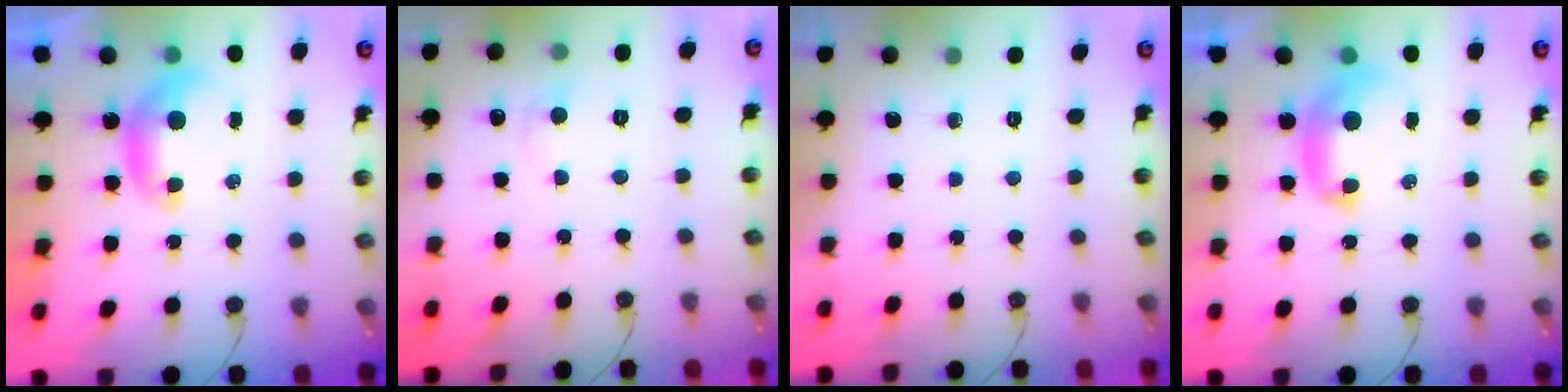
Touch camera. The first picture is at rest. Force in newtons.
{"total": 0.6, "press": 0.2, "slide": 0.6}
{"total": 0.0}
{"total": 2.3, "press": 2.3, "slide": 0.2}